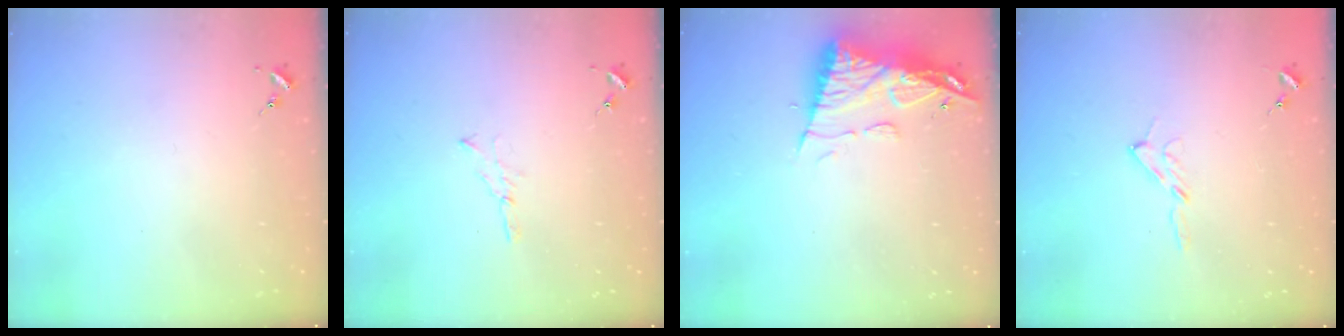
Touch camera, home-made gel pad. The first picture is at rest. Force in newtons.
{"total": 2.6, "press": 2.6, "slide": 0.3}
{"total": 10.4, "press": 10.4, "slide": 1.0}
{"total": 5.3, "press": 5.3, "slide": 0.7}